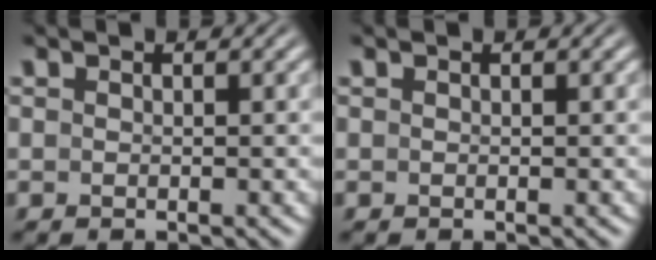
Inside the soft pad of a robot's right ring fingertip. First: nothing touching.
{"total": 0.0}